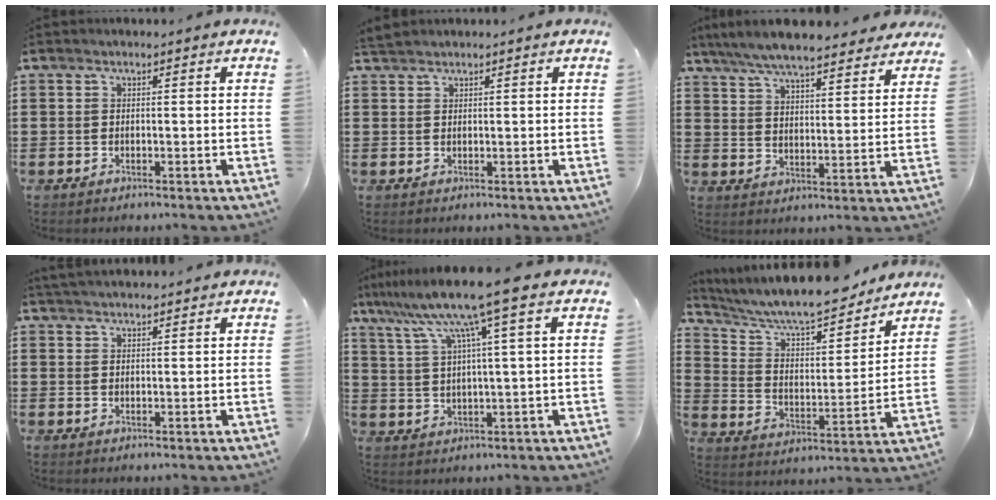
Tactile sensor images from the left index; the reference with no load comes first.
{"total": 1.3, "force": [1.3, 0.2, 0.4], "torque": [-0.010, 0.001, 0.025]}
{"total": 7.1, "force": [6.6, 0.5, 2.8], "torque": [-0.079, -0.029, 0.116]}
{"total": 2.2, "force": [2.2, 0.1, 0.2], "torque": [-0.010, -0.002, 0.043]}
{"total": 10.2, "force": [6.5, -0.6, 7.8], "torque": [-0.178, -0.020, 0.104]}
{"total": 9.4, "force": [8.6, 1.2, 3.4], "torque": [-0.095, -0.061, 0.145]}